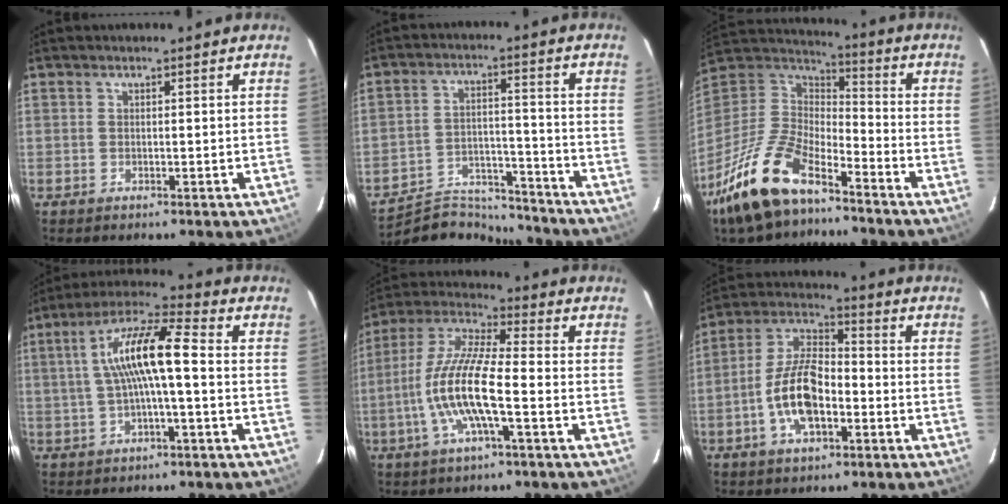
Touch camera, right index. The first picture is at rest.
{"total": 13.5, "force": [-13.0, 3.2, 1.5], "torque": [-0.048, 0.022, -0.203]}
{"total": 18.7, "force": [-12.7, 7.6, 11.5], "torque": [-0.254, -0.015, -0.242]}
{"total": 11.4, "force": [0.0, 2.0, 11.3], "torque": [-0.211, 0.025, -0.001]}
{"total": 13.4, "force": [-3.8, 2.3, 12.6], "torque": [-0.257, -0.003, -0.076]}
{"total": 12.1, "force": [-4.0, 5.4, 10.0], "torque": [-0.207, 0.012, -0.074]}